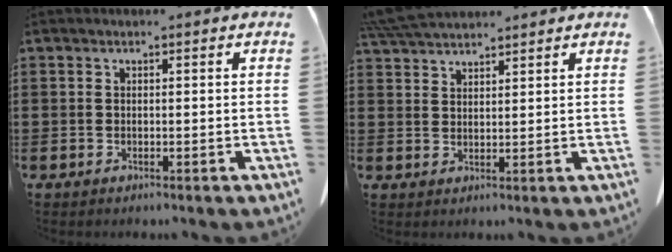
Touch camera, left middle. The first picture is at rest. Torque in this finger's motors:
{"motor_torque": [0.70, 0.28, 0.19, 0.05]}